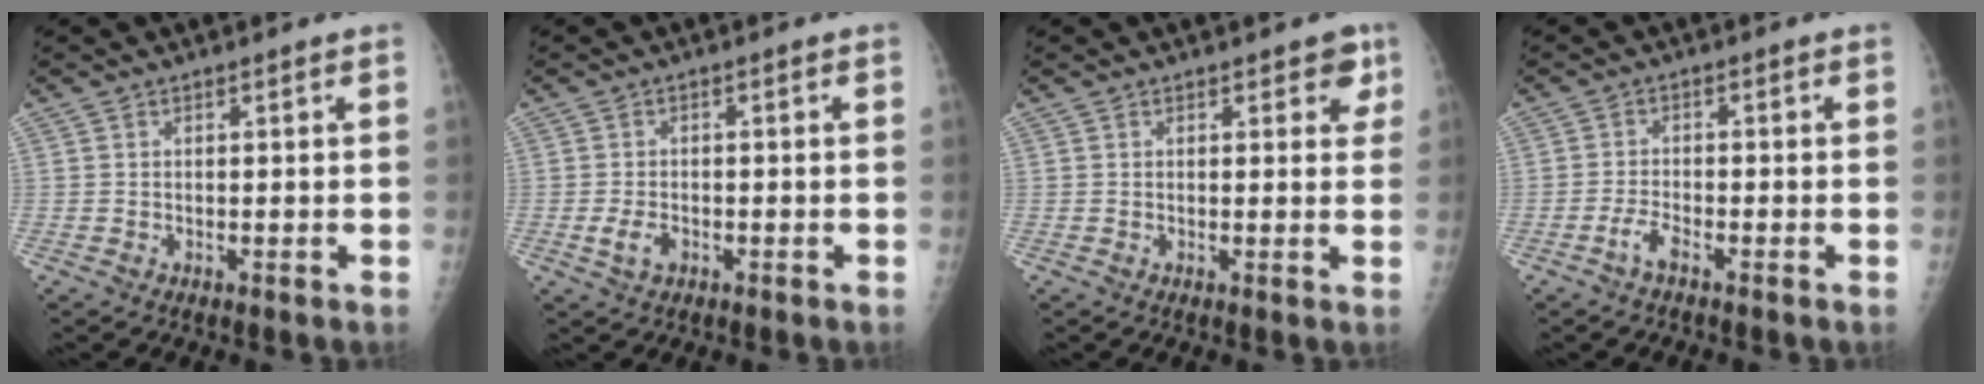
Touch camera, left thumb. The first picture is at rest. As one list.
[{"total": 3.0, "force": [-1.3, 1.8, 1.9], "torque": [-0.037, 0.004, -0.022]}, {"total": 3.2, "force": [1.7, 1.7, 2.0], "torque": [0.007, -0.004, 0.014]}, {"total": 2.6, "force": [-2.0, 0.5, 1.5], "torque": [-0.037, 0.012, -0.041]}]